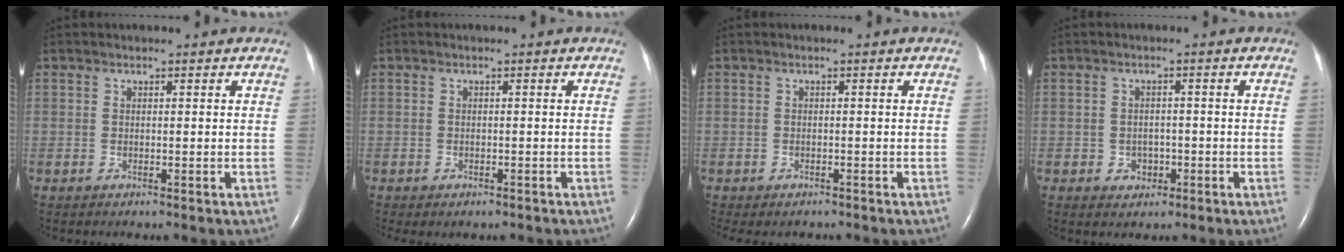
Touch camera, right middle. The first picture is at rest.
{"total": 2.5, "force": [-2.0, 1.2, 1.0], "torque": [-0.011, -0.003, -0.021]}
{"total": 4.2, "force": [-3.6, 1.8, 1.3], "torque": [-0.012, -0.001, -0.045]}
{"total": 2.4, "force": [-0.9, 2.1, 0.9], "torque": [-0.007, 0.007, -0.007]}